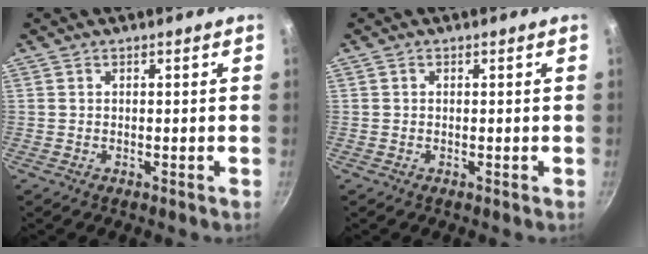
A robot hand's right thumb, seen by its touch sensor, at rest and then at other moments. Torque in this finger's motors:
{"motor_torque": [-0.38, -0.06, 0.17, 0.10, -0.03]}